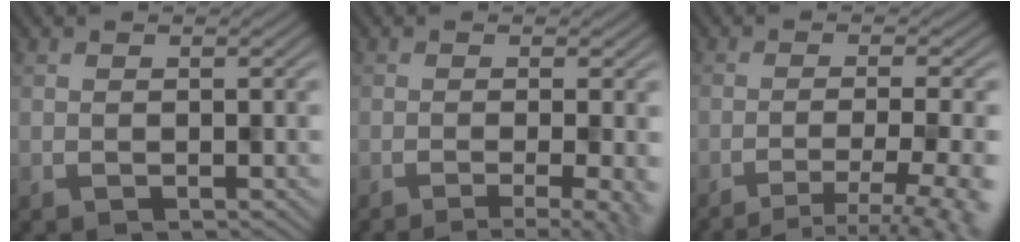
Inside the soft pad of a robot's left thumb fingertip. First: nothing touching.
{"total": 5.5, "force": [-2.4, 1.4, 4.7], "torque": [-0.046, 0.003, -0.021]}
{"total": 8.4, "force": [-5.3, 1.5, 6.4], "torque": [-0.088, 0.007, -0.065]}